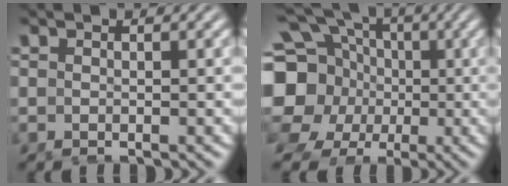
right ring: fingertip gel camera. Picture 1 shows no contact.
{"total": 17.4, "force": [1.9, 15.2, 8.2], "torque": [-0.171, -0.031, 0.015]}